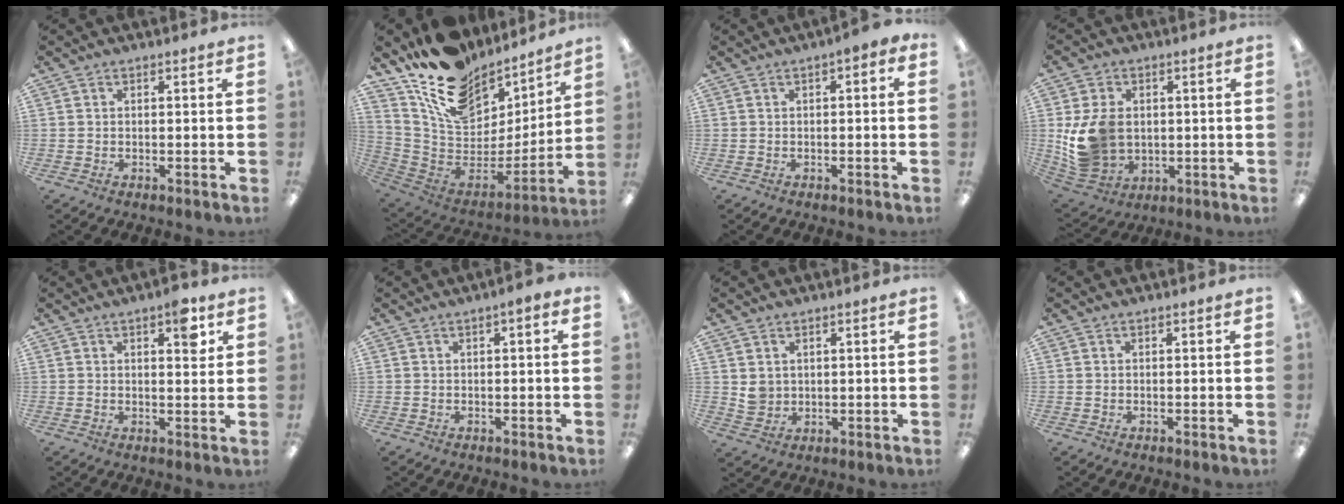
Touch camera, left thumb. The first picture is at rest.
{"total": 18.1, "force": [12.5, 10.4, 7.9], "torque": [-0.145, -0.098, 0.226]}
{"total": 1.6, "force": [-0.6, 0.7, 1.3], "torque": [-0.023, 0.007, -0.012]}
{"total": 12.9, "force": [0.4, 10.3, 7.6], "torque": [-0.172, 0.007, 0.015]}
{"total": 6.2, "force": [3.2, 2.5, 4.7], "torque": [-0.044, -0.016, 0.043]}
{"total": 2.0, "force": [0.4, 0.5, 1.9], "torque": [-0.029, 0.001, 0.004]}
{"total": 3.8, "force": [1.7, 3.3, 0.6], "torque": [-0.004, -0.002, 0.031]}
{"total": 0.0}